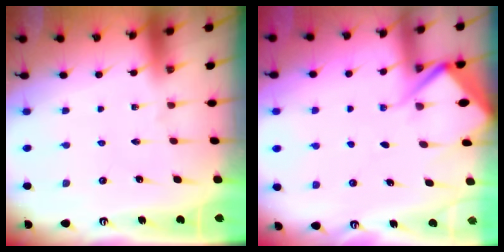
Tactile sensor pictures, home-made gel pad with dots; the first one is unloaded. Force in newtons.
{"total": 5.5, "press": 5.5, "slide": 0.6}